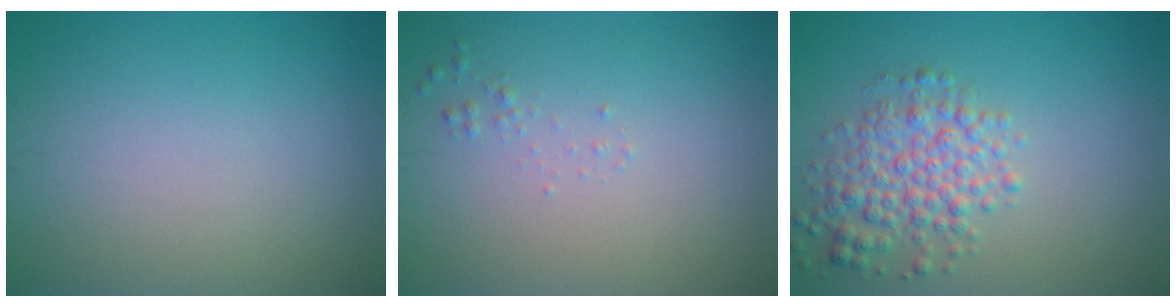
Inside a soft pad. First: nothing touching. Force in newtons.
{"total": 0.6, "press": 0.6, "slide": 0.0}
{"total": 4.2, "press": 4.2, "slide": 0.1}